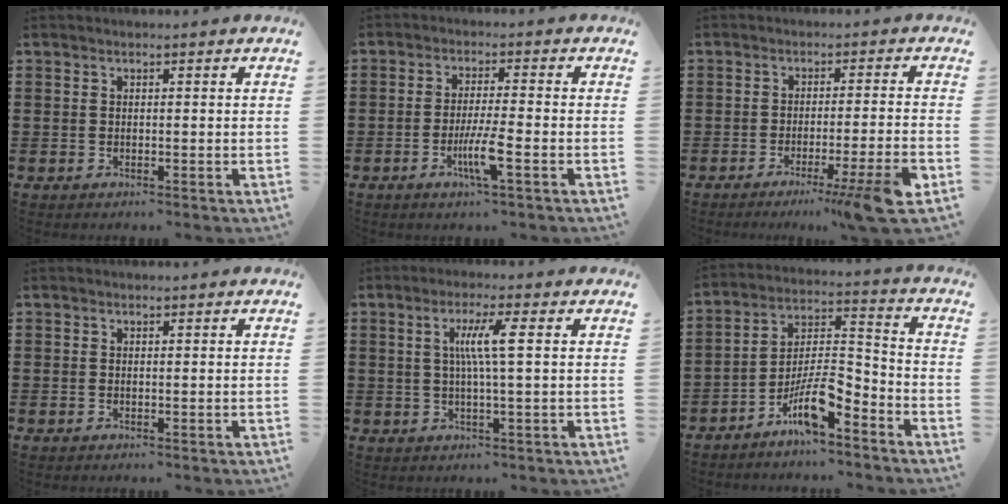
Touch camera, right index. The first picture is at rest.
{"total": 5.5, "force": [-2.2, 0.2, 5.0], "torque": [-0.096, -0.014, -0.042]}
{"total": 7.6, "force": [-4.6, -0.7, 6.0], "torque": [-0.091, -0.015, -0.079]}
{"total": 0.0}
{"total": 5.4, "force": [0.9, 0.0, 5.4], "torque": [-0.104, 0.000, 0.009]}
{"total": 9.0, "force": [-6.4, 2.2, 6.0], "torque": [-0.128, -0.001, -0.124]}